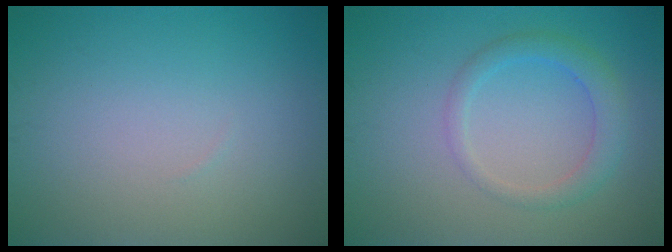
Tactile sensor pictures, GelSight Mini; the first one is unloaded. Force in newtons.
{"total": 2.6, "press": 2.6, "slide": 0.0}